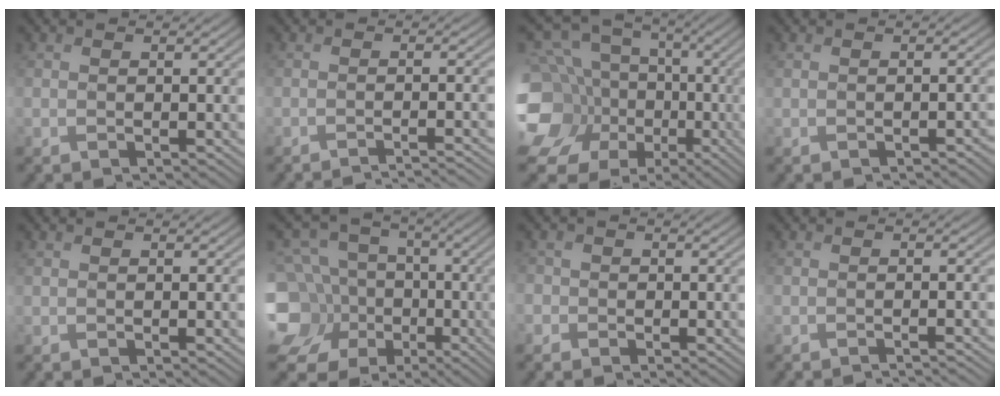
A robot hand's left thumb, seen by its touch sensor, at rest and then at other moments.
{"total": 3.1, "force": [-2.5, 0.3, 1.9], "torque": [-0.019, 0.002, -0.047]}
{"total": 20.6, "force": [-4.7, 17.7, 9.5], "torque": [-0.244, 0.007, -0.081]}
{"total": 1.1, "force": [-0.8, 0.3, 0.6], "torque": [-0.007, 0.000, -0.012]}
{"total": 0.0}
{"total": 17.9, "force": [-5.3, 15.3, 7.7], "torque": [-0.256, -0.002, -0.085]}
{"total": 2.3, "force": [-0.8, 2.1, 0.2], "torque": [-0.006, -0.001, -0.029]}
{"total": 1.7, "force": [-1.3, 0.3, 1.0], "torque": [-0.002, -0.001, -0.029]}